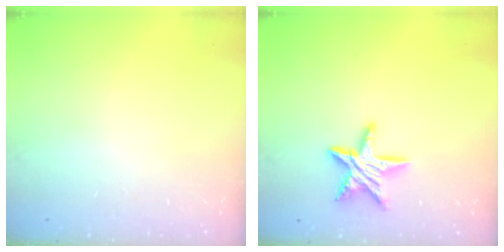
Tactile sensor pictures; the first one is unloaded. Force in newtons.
{"total": 11.7, "press": 11.6, "slide": 0.6}